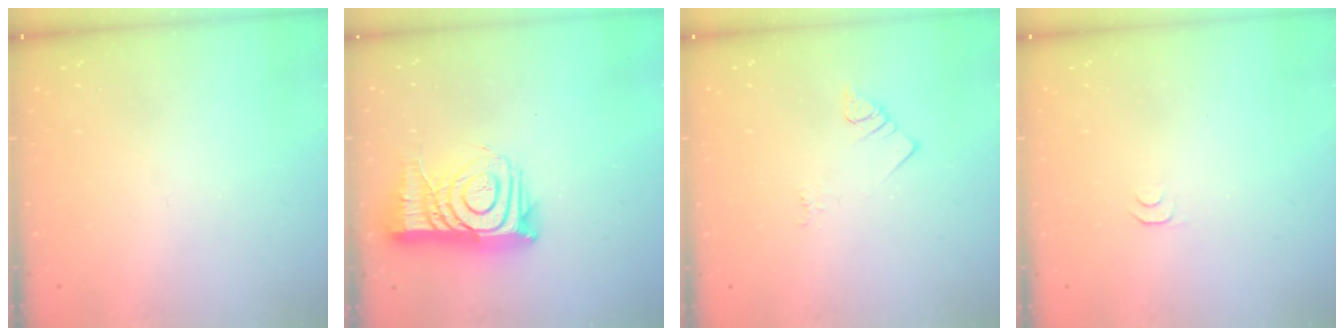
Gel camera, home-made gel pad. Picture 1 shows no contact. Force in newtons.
{"total": 14.4, "press": 14.4, "slide": 1.1}
{"total": 2.3, "press": 2.3, "slide": 0.4}
{"total": 3.5, "press": 3.4, "slide": 0.4}